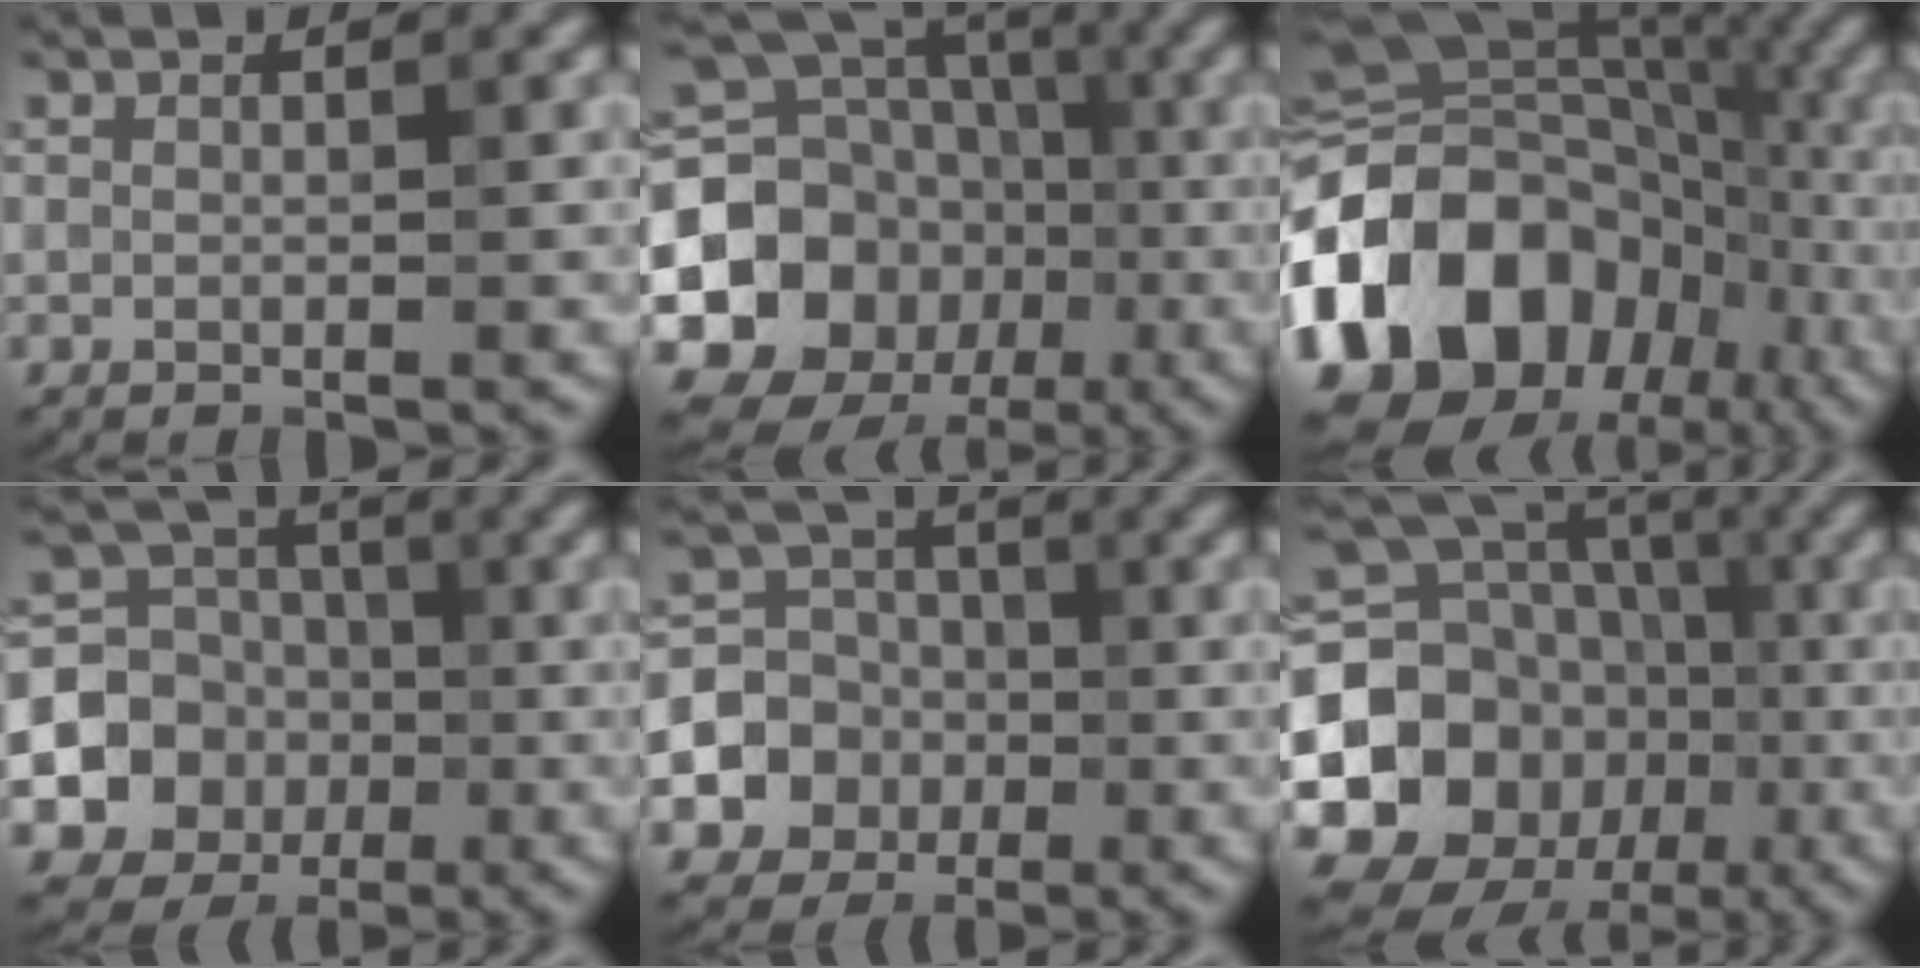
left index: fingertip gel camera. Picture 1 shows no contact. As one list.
[{"total": 18.0, "force": [-3.4, 15.8, 7.9], "torque": [-0.165, 0.009, -0.090]}, {"total": 16.2, "force": [-5.8, 11.4, 9.8], "torque": [-0.192, 0.010, -0.114]}, {"total": 8.5, "force": [-1.6, 7.6, 3.4], "torque": [-0.077, -0.015, -0.043]}, {"total": 5.7, "force": [-1.5, 5.0, 2.1], "torque": [-0.040, -0.001, -0.038]}, {"total": 20.2, "force": [-4.4, 17.7, 8.7], "torque": [-0.178, 0.003, -0.108]}]